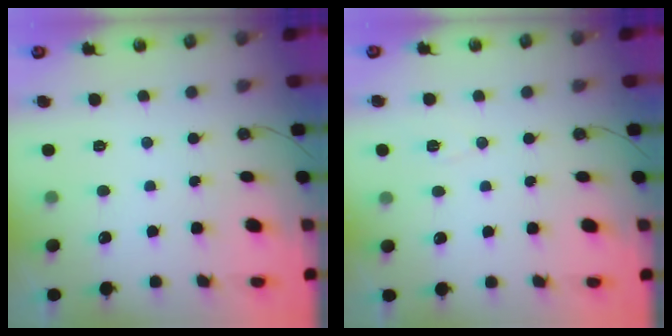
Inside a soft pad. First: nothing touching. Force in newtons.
{"total": 3.1, "press": 2.0, "slide": 2.4}